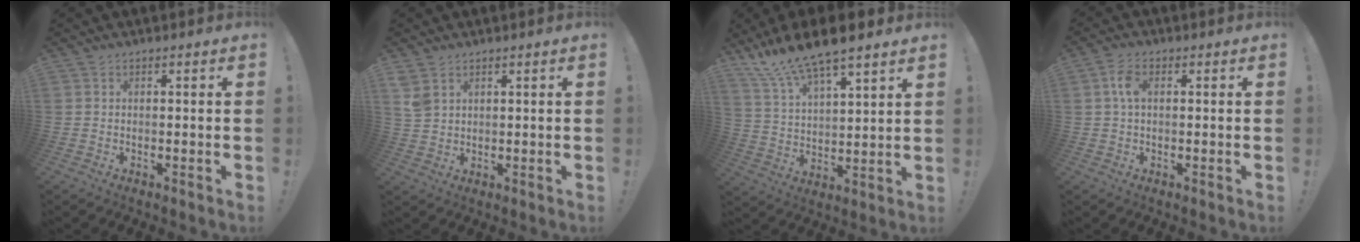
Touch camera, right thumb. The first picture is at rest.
{"total": 4.1, "force": [2.5, 2.5, 2.0], "torque": [-0.032, -0.010, 0.050]}
{"total": 12.9, "force": [11.1, 2.8, 6.0], "torque": [-0.129, -0.078, 0.200]}
{"total": 4.7, "force": [0.9, 2.6, 3.8], "torque": [-0.080, 0.007, 0.014]}